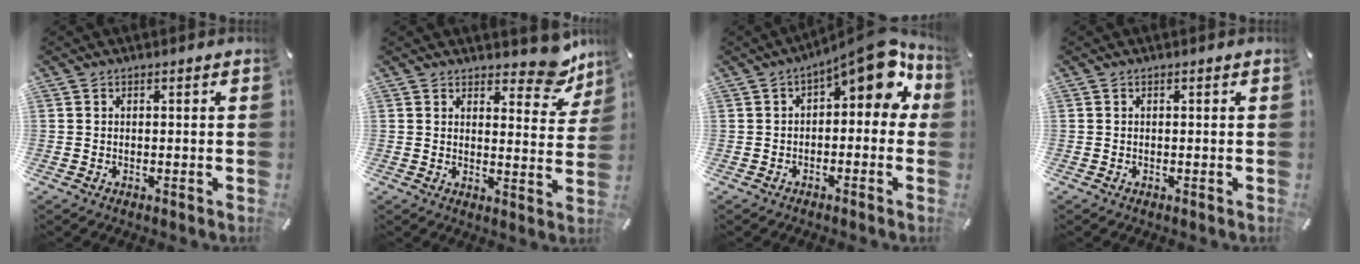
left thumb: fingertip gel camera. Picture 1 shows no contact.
{"total": 10.1, "force": [8.0, 4.5, 4.3], "torque": [-0.029, -0.063, 0.138]}
{"total": 9.4, "force": [4.0, 3.9, 7.6], "torque": [-0.103, -0.033, 0.063]}
{"total": 0.0}